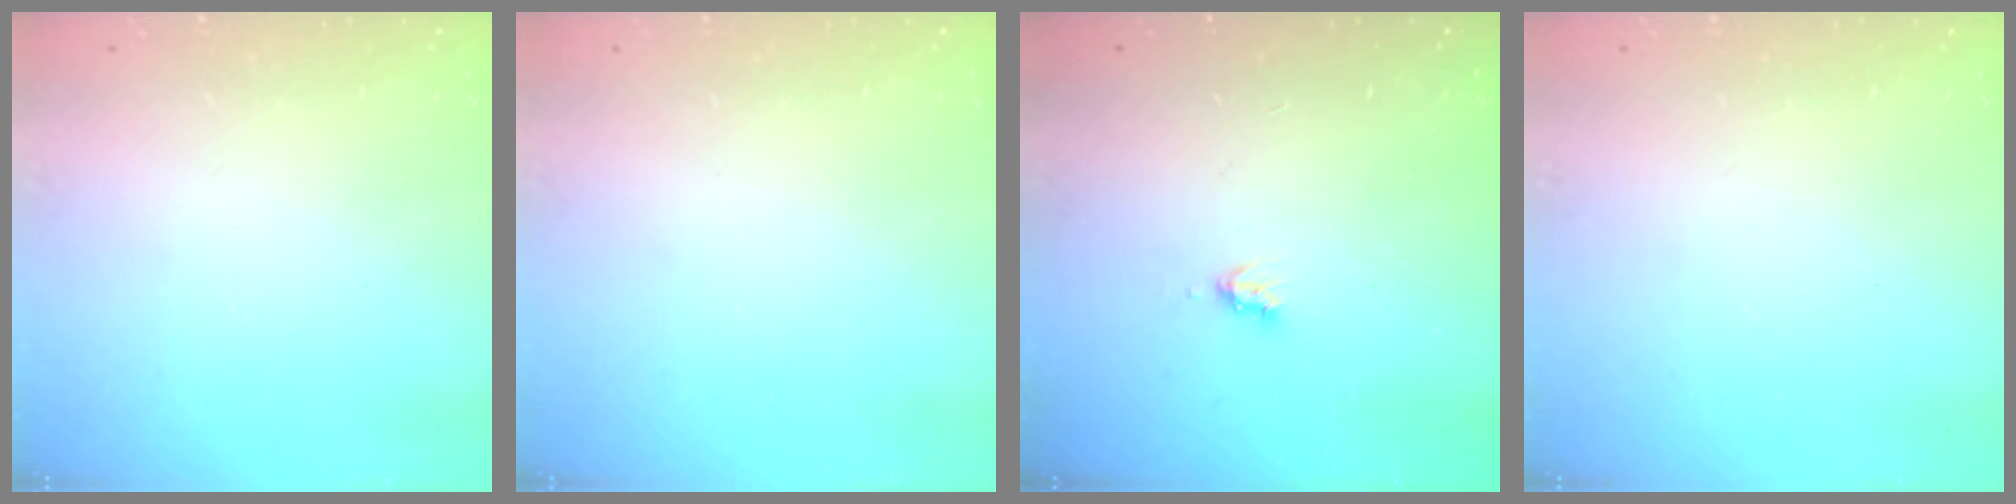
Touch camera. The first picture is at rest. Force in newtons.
{"total": 0.0}
{"total": 2.6, "press": 2.6, "slide": 0.4}
{"total": 0.0}